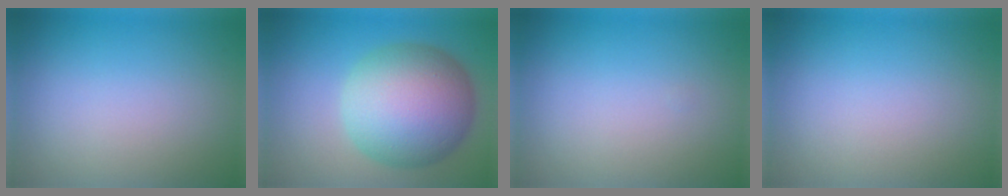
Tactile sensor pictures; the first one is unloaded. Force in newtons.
{"total": 11.2, "press": 11.2, "slide": 0.3}
{"total": 0.0}
{"total": 0.0}